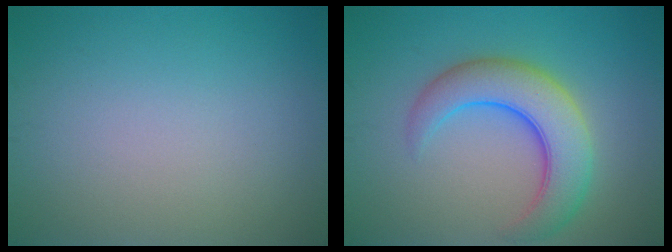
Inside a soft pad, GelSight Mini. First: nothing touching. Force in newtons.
{"total": 6.7, "press": 6.7, "slide": 0.3}